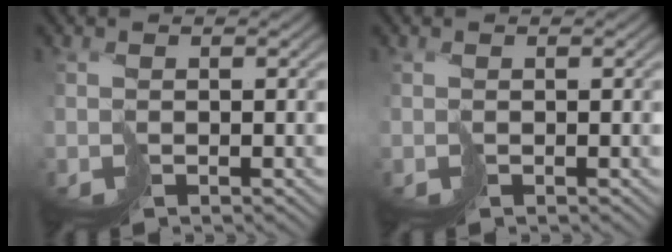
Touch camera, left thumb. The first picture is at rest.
{"total": 0.0}